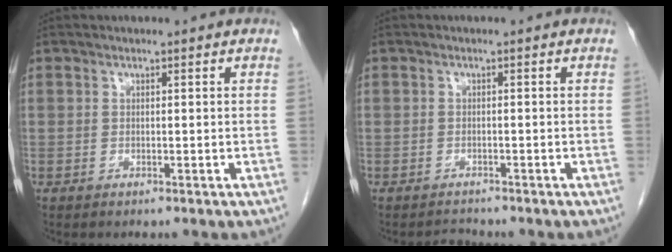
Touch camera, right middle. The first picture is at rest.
{"total": 1.2, "force": [-1.1, 0.1, -0.4], "torque": [0.001, -0.009, -0.017]}